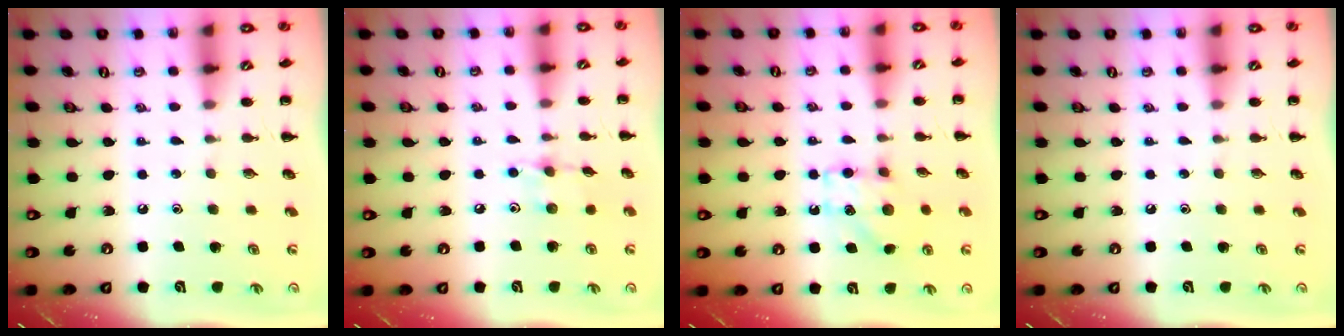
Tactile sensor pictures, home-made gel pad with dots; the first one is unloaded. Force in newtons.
{"total": 6.1, "press": 6.0, "slide": 0.8}
{"total": 8.0, "press": 7.9, "slide": 1.1}
{"total": 0.0}